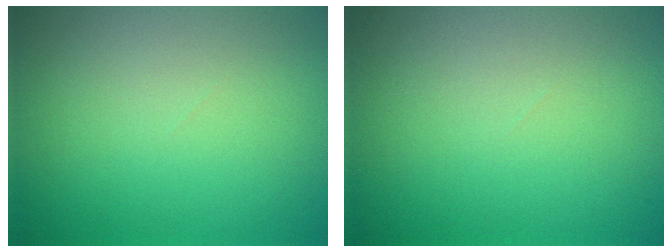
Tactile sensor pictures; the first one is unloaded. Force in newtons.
{"total": 0.0}